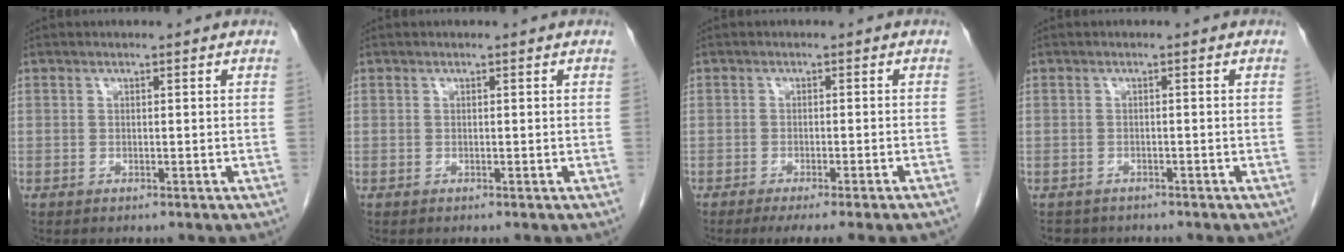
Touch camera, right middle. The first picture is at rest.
{"total": 0.0}
{"total": 8.7, "force": [-7.1, -0.7, 4.9], "torque": [-0.044, -0.015, -0.096]}
{"total": 3.5, "force": [-3.0, 1.7, 0.3], "torque": [-0.009, 0.001, -0.040]}